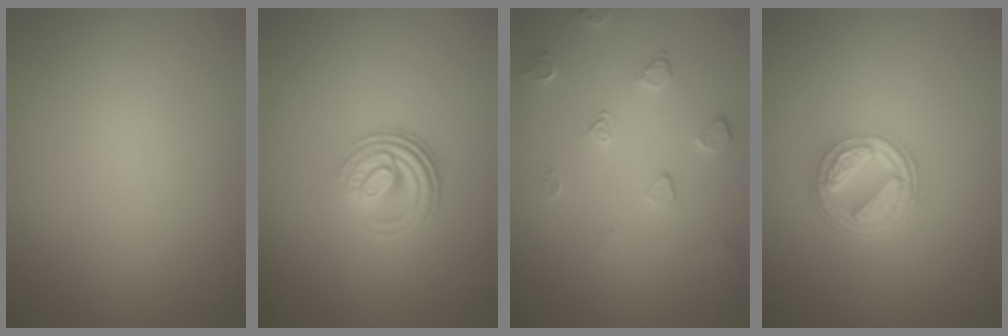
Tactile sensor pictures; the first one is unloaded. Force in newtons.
{"total": 4.1, "press": 2.7, "slide": 3.1}
{"total": 1.6, "press": 1.1, "slide": 1.2}
{"total": 5.0, "press": 3.7, "slide": 3.3}